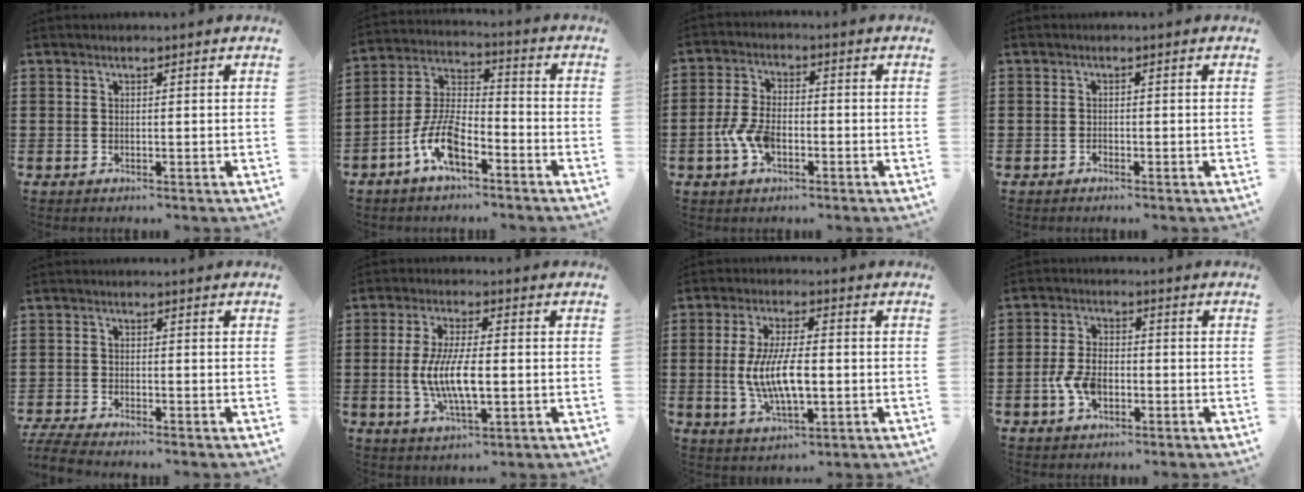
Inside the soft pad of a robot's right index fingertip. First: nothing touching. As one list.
[{"total": 8.6, "force": [-5.0, 3.6, 6.0], "torque": [-0.148, -0.002, -0.099]}, {"total": 5.8, "force": [-2.1, 3.1, 4.3], "torque": [-0.115, -0.005, -0.046]}, {"total": 0.7, "force": [-0.6, 0.3, 0.1], "torque": [-0.003, 0.001, -0.013]}, {"total": 3.0, "force": [-2.8, -0.1, 0.8], "torque": [-0.027, -0.009, -0.061]}, {"total": 8.8, "force": [-1.0, 3.0, 8.2], "torque": [-0.178, -0.008, -0.025]}, {"total": 9.3, "force": [-0.9, 3.6, 8.5], "torque": [-0.185, -0.005, -0.022]}, {"total": 5.2, "force": [-1.8, 3.2, 3.7], "torque": [-0.094, 0.000, -0.037]}]